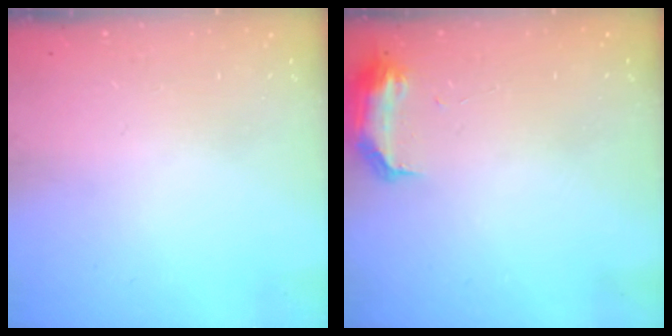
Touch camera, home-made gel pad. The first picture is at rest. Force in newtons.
{"total": 8.5, "press": 8.4, "slide": 0.9}